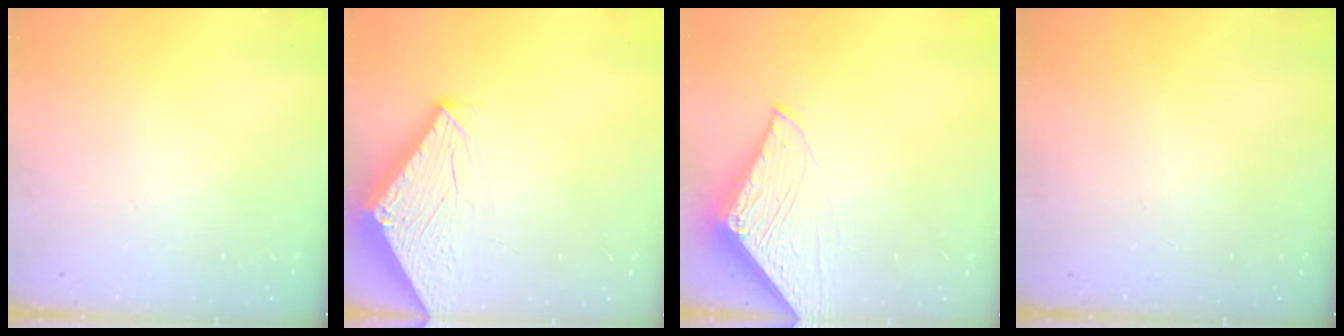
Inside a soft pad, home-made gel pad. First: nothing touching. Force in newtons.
{"total": 2.9, "press": 2.9, "slide": 0.1}
{"total": 5.6, "press": 5.6, "slide": 0.5}
{"total": 0.0}